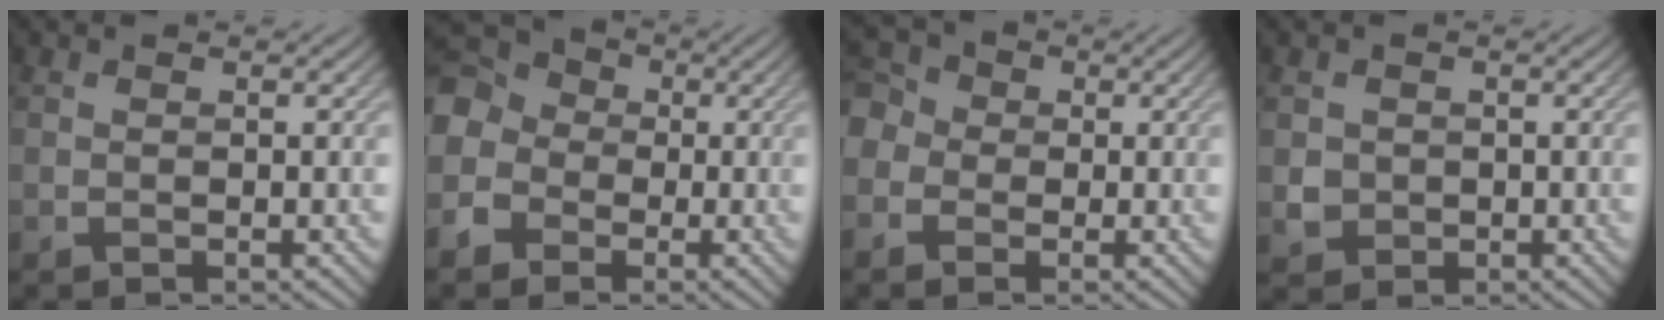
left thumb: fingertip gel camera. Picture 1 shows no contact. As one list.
[{"total": 10.1, "force": [-2.8, 9.1, 3.3], "torque": [-0.122, -0.014, -0.074]}, {"total": 4.8, "force": [-1.0, 4.4, 1.7], "torque": [-0.074, 0.007, -0.035]}, {"total": 2.2, "force": [-0.1, 2.1, 0.6], "torque": [-0.017, -0.002, -0.002]}]